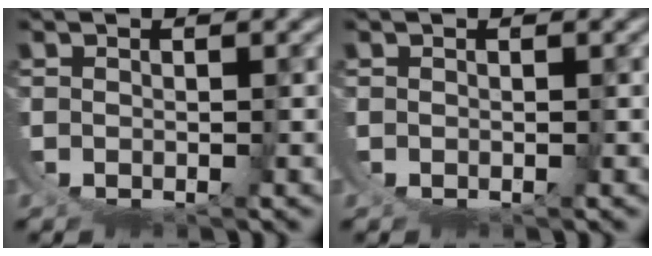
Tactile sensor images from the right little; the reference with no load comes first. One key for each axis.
{"total": 0.0}